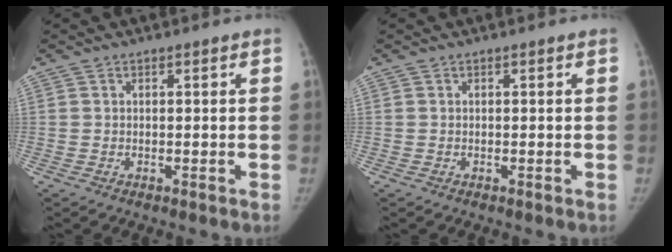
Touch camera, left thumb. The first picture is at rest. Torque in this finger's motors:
{"motor_torque": [0.00, 0.00, 0.15, 0.00, 0.00]}